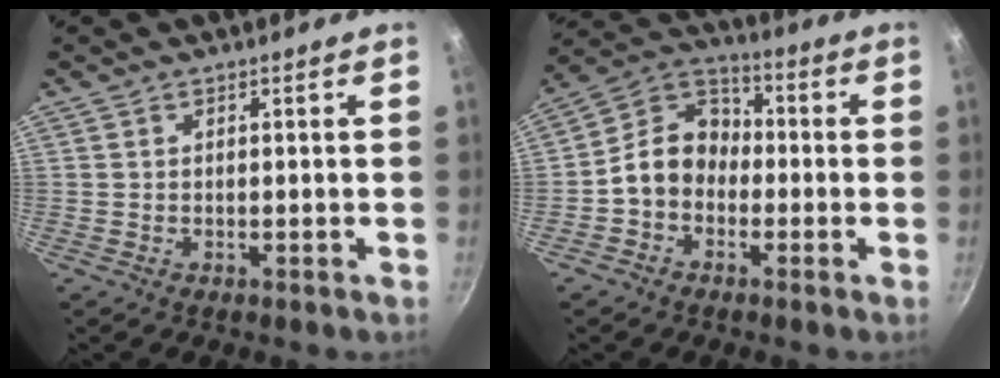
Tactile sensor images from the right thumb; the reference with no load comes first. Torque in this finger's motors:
{"motor_torque": [-0.42, 0.28, 1.08, -0.49, 0.05]}